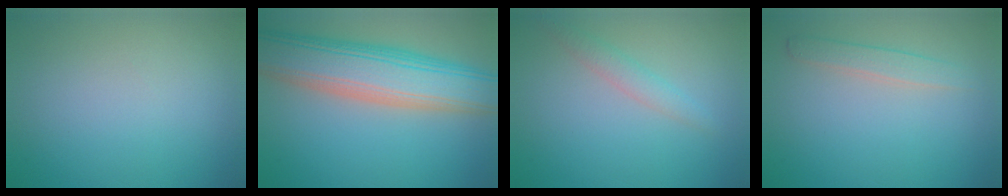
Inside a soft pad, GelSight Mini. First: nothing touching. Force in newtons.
{"total": 9.9, "press": 9.9, "slide": 0.5}
{"total": 1.6, "press": 1.6, "slide": 0.1}
{"total": 1.7, "press": 1.7, "slide": 0.0}